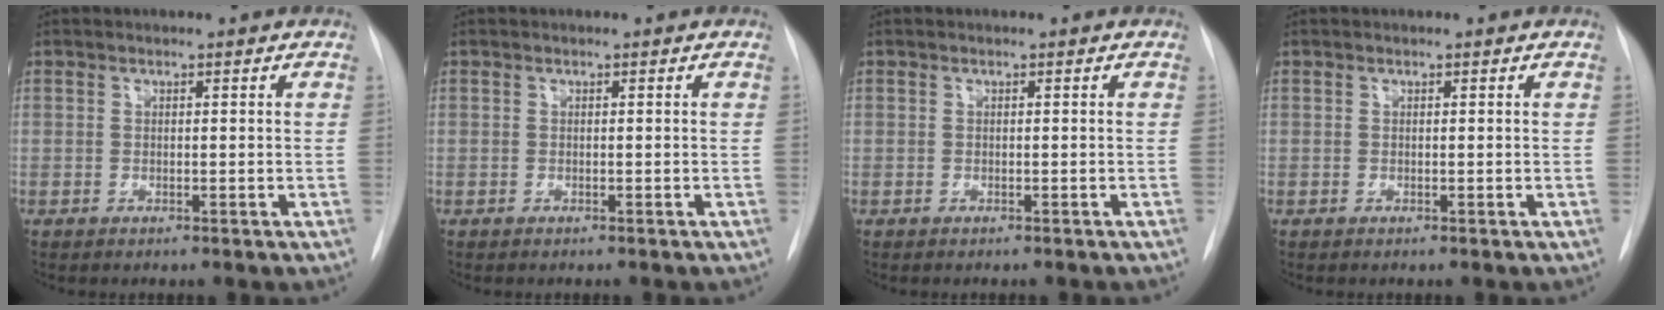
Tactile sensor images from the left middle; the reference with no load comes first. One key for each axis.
{"total": 0.0}
{"total": 0.8, "fx": -0.7, "fy": 0.0, "fz": 0.3, "tx": -0.002, "ty": -0.001, "tz": -0.010}
{"total": 0.0}